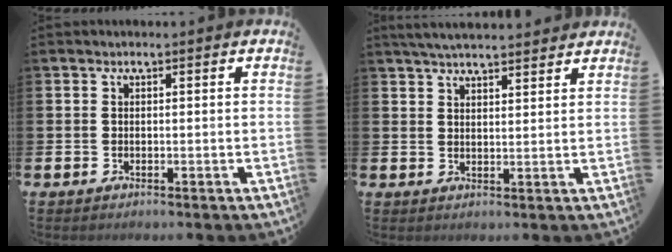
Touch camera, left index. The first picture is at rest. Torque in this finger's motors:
{"motor_torque": [1.00, -1.14, 0.46, 0.04]}